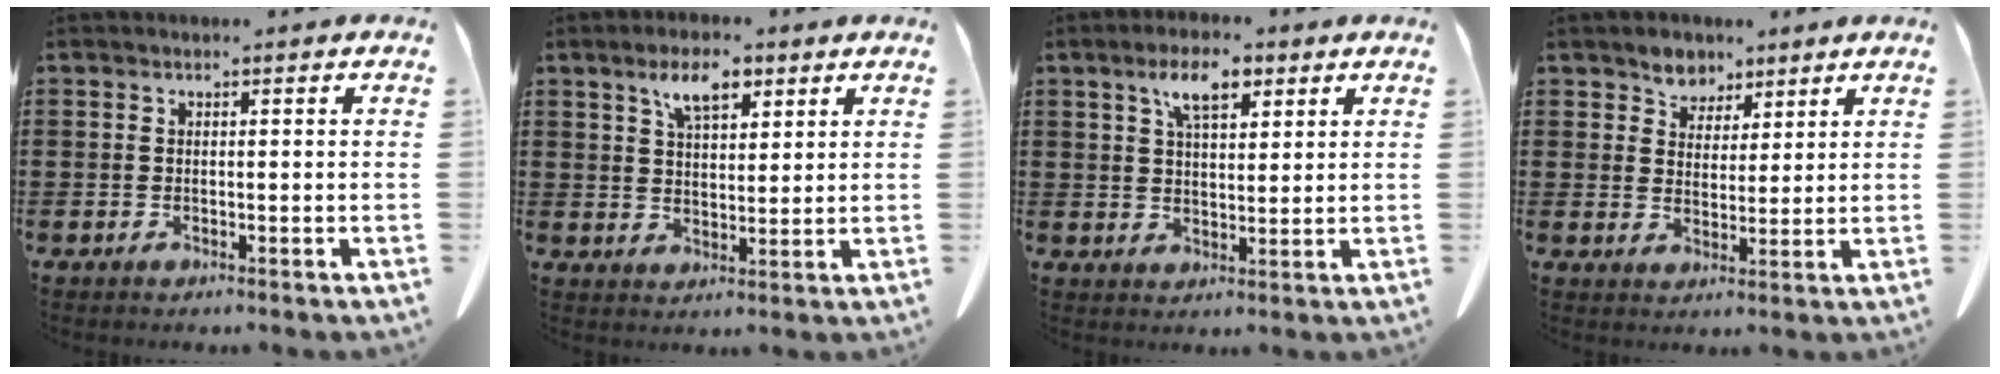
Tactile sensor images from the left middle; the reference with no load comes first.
{"total": 6.1, "force": [3.6, 2.6, 4.1], "torque": [-0.075, 0.004, 0.060]}
{"total": 6.3, "force": [3.6, 2.6, 4.5], "torque": [-0.083, 0.005, 0.059]}
{"total": 4.3, "force": [3.6, 2.4, 0.3], "torque": [-0.025, 0.000, 0.067]}